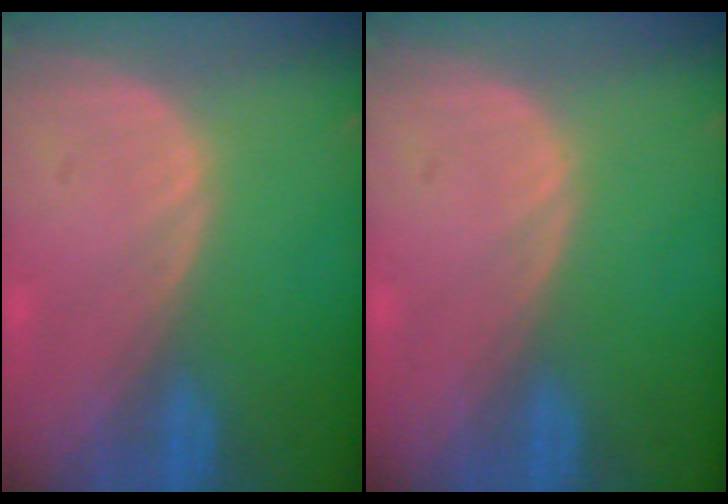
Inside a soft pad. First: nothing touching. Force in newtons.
{"total": 0.0}